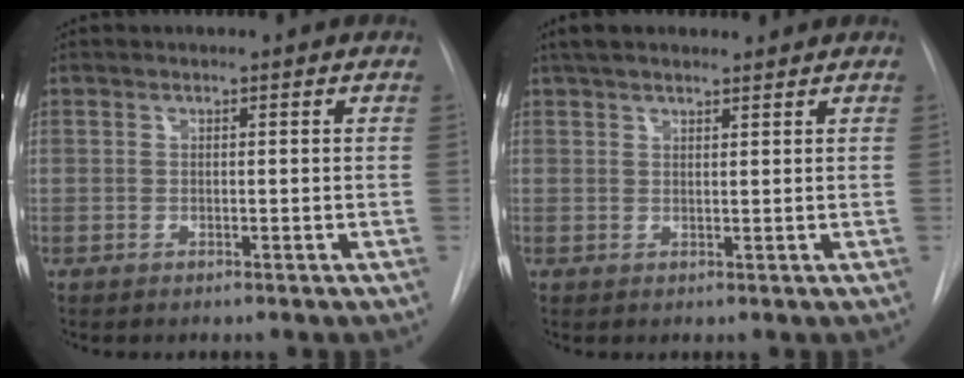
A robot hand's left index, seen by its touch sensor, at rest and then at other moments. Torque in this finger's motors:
{"motor_torque": [0.11, -0.10, -0.17, -0.09]}